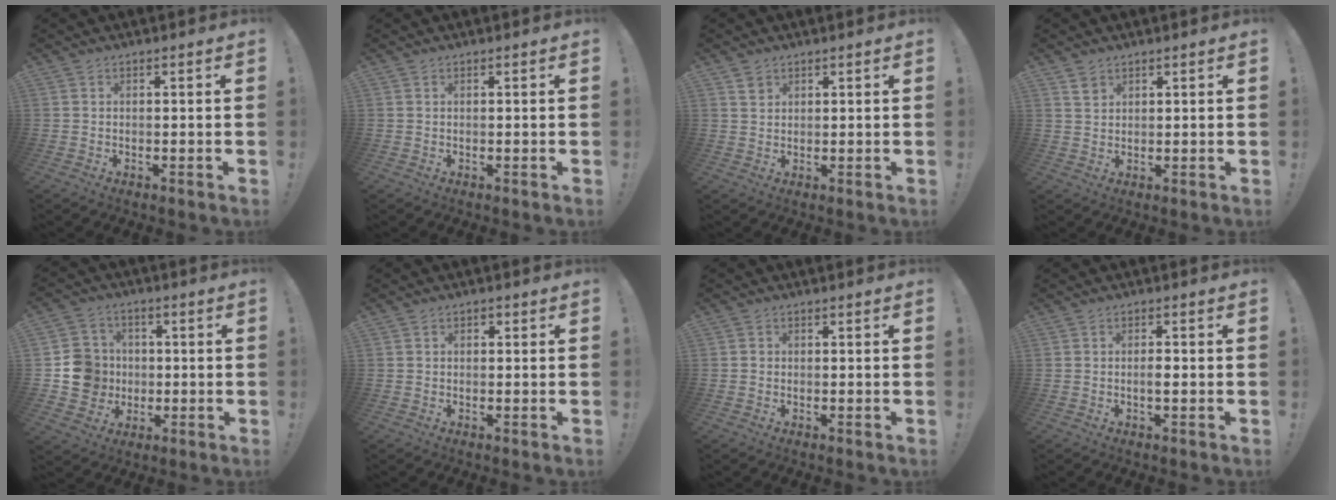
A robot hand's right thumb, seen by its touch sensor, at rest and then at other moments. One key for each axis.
{"total": 0.0}
{"total": 2.4, "fx": 1.5, "fy": 1.7, "fz": 0.5, "tx": 0.009, "ty": -0.009, "tz": 0.026}
{"total": 3.0, "fx": 1.9, "fy": 2.0, "fz": 0.9, "tx": -0.001, "ty": -0.012, "tz": 0.033}
{"total": 11.7, "fx": -0.9, "fy": 11.2, "fz": 3.4, "tx": -0.039, "ty": 0.020, "tz": -0.006}
{"total": 1.3, "fx": -0.1, "fy": 1.1, "fz": 0.6, "tx": -0.004, "ty": 0.003, "tz": -0.005}
{"total": 1.1, "fx": -0.3, "fy": 1.0, "fz": 0.2, "tx": -0.006, "ty": 0.005, "tz": -0.004}
{"total": 2.2, "fx": -0.6, "fy": 0.6, "fz": 2.0, "tx": -0.028, "ty": 0.001, "tz": -0.013}